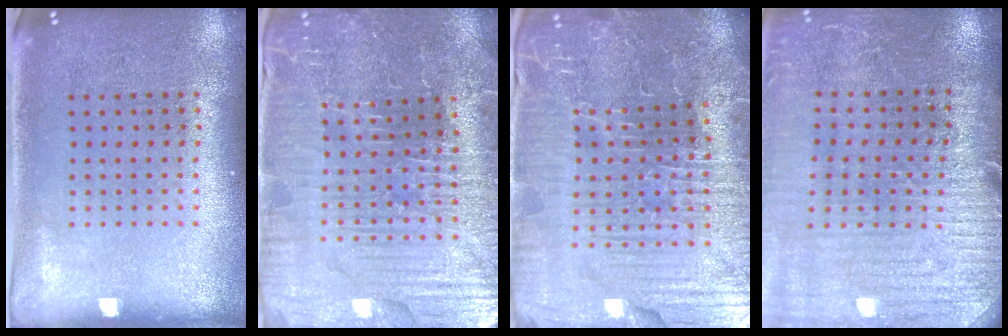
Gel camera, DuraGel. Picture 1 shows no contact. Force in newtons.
{"total": 4.4, "press": 4.4, "slide": 0.7}
{"total": 5.9, "press": 5.6, "slide": 1.9}
{"total": 3.0, "press": 3.0, "slide": 0.4}